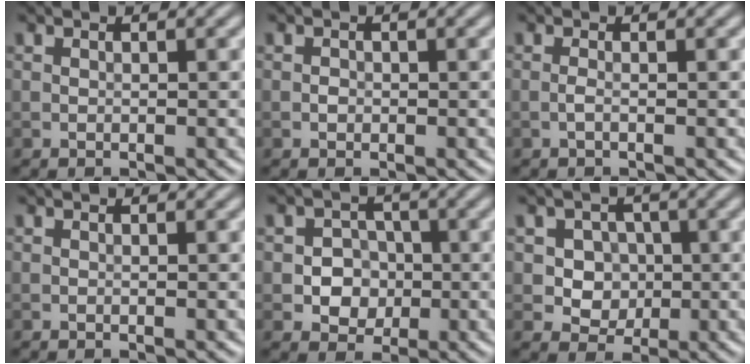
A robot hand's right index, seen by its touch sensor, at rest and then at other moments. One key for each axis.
{"total": 0.6, "fx": -0.1, "fy": 0.5, "fz": 0.2, "tx": 0.000, "ty": -0.002, "tz": -0.003}
{"total": 0.7, "fx": -0.3, "fy": 0.1, "fz": 0.6, "tx": -0.015, "ty": -0.001, "tz": -0.007}
{"total": 0.0}
{"total": 3.8, "fx": -0.7, "fy": 3.4, "fz": 1.7, "tx": -0.001, "ty": -0.002, "tz": -0.027}
{"total": 3.7, "fx": 0.2, "fy": 3.3, "fz": 1.8, "tx": -0.017, "ty": -0.002, "tz": -0.001}